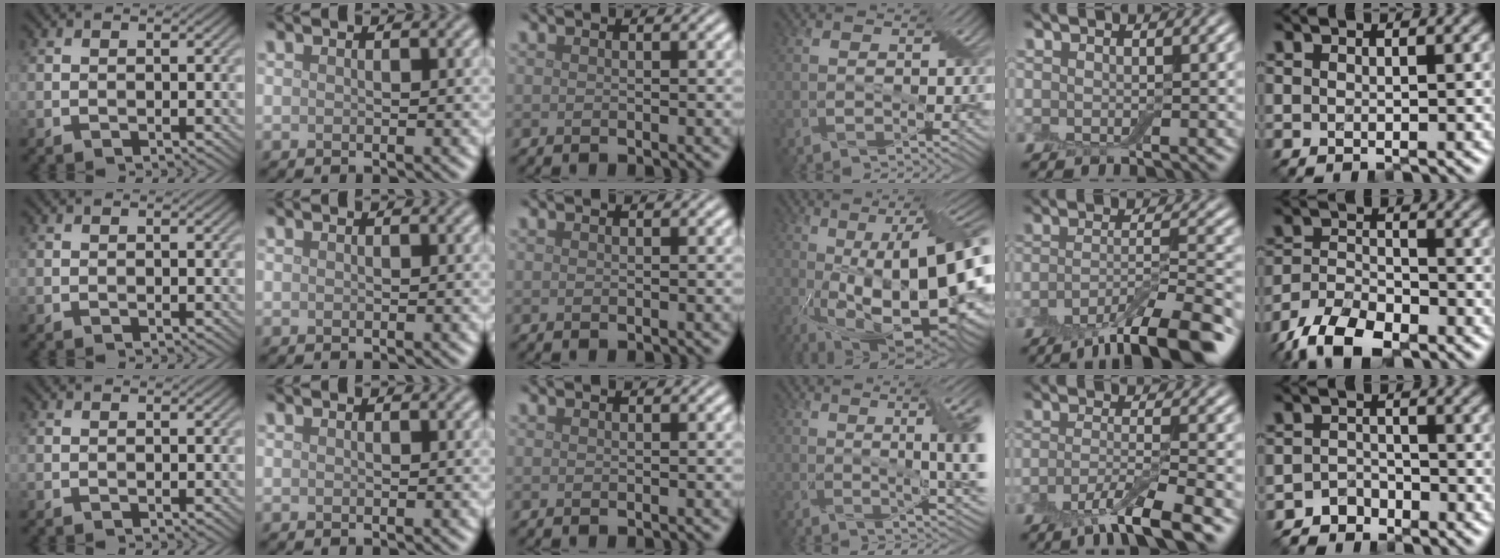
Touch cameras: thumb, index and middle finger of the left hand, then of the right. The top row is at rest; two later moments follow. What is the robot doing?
{"motion": "insert", "object": "drawer"}